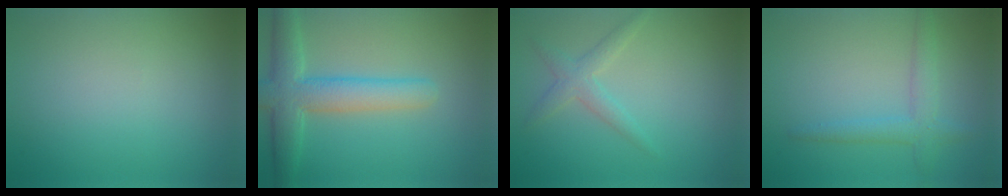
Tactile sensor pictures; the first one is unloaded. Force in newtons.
{"total": 5.8, "press": 5.8, "slide": 0.2}
{"total": 2.1, "press": 2.1, "slide": 0.1}
{"total": 2.7, "press": 2.7, "slide": 0.0}